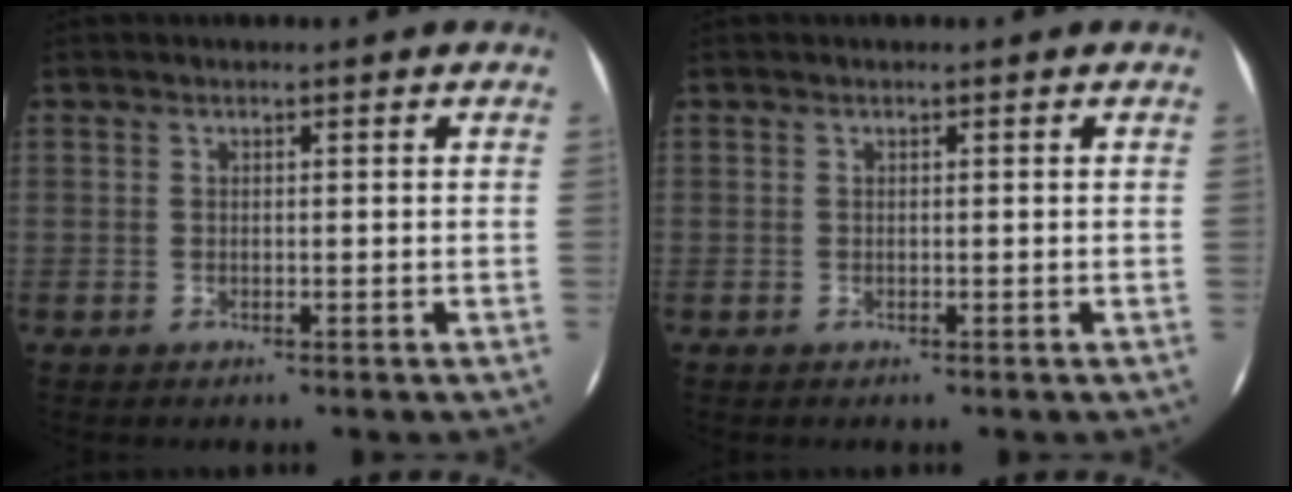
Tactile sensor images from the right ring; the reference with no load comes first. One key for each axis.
{"total": 0.0}